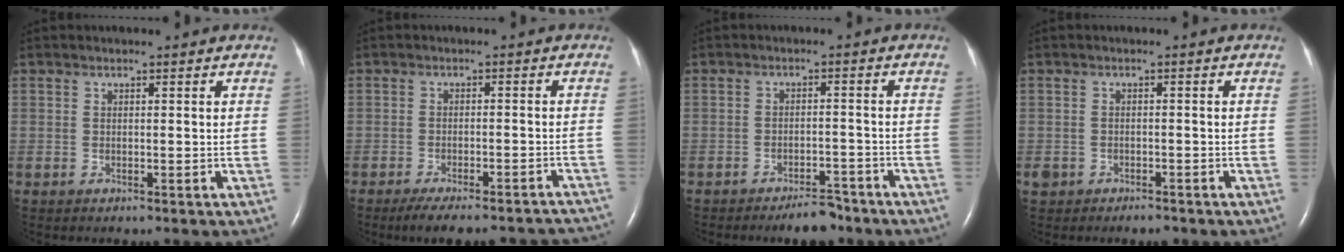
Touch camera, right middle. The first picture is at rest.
{"total": 15.9, "force": [-14.3, 3.2, 6.1], "torque": [-0.068, 0.005, -0.173]}
{"total": 4.7, "force": [-3.9, 1.5, 2.0], "torque": [-0.028, 0.002, -0.059]}
{"total": 2.7, "force": [-1.9, 1.6, 0.9], "torque": [-0.018, 0.005, -0.025]}